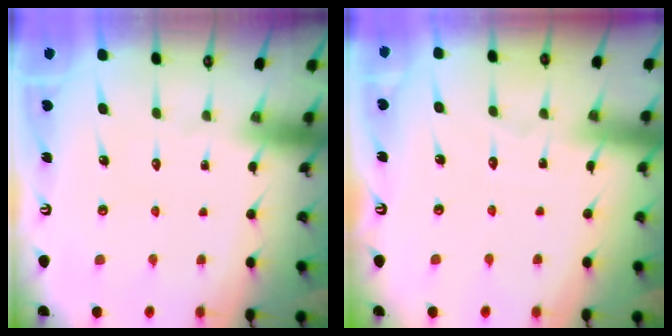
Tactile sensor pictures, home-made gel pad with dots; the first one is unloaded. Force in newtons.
{"total": 3.4, "press": 3.4, "slide": 0.5}